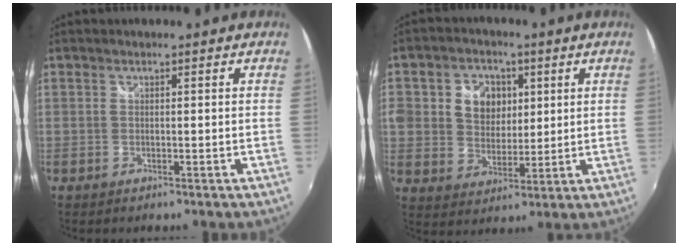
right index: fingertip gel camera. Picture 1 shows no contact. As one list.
[{"total": 14.5, "force": [3.1, 12.4, 6.8], "torque": [-0.183, 0.037, 0.061]}]